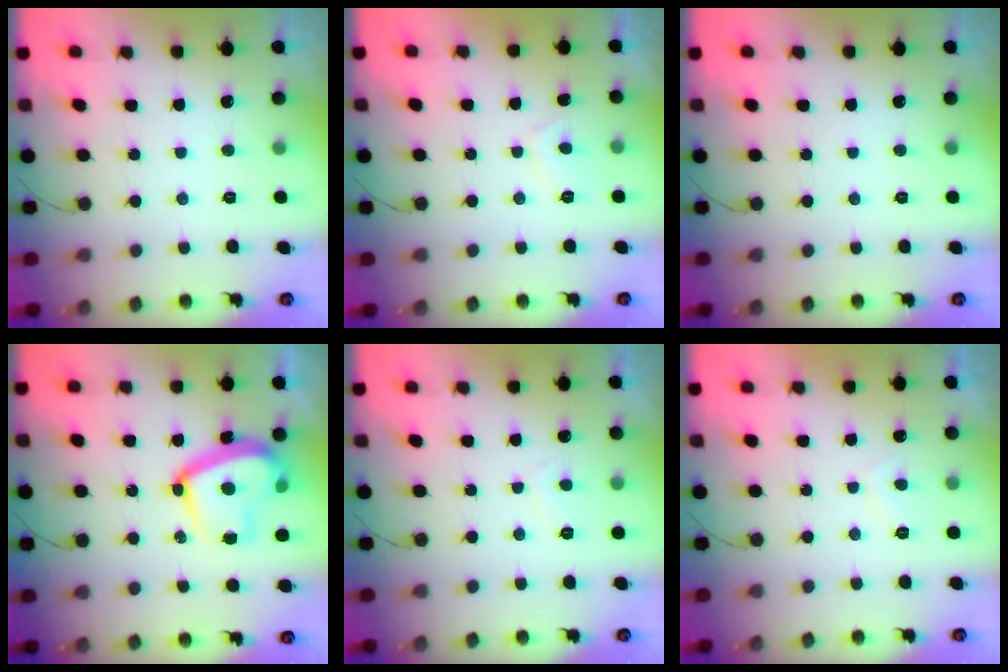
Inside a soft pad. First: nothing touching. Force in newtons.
{"total": 1.9, "press": 1.8, "slide": 0.7}
{"total": 0.0}
{"total": 16.9, "press": 16.9, "slide": 1.5}
{"total": 0.8, "press": 0.7, "slide": 0.4}
{"total": 1.6, "press": 1.5, "slide": 0.6}